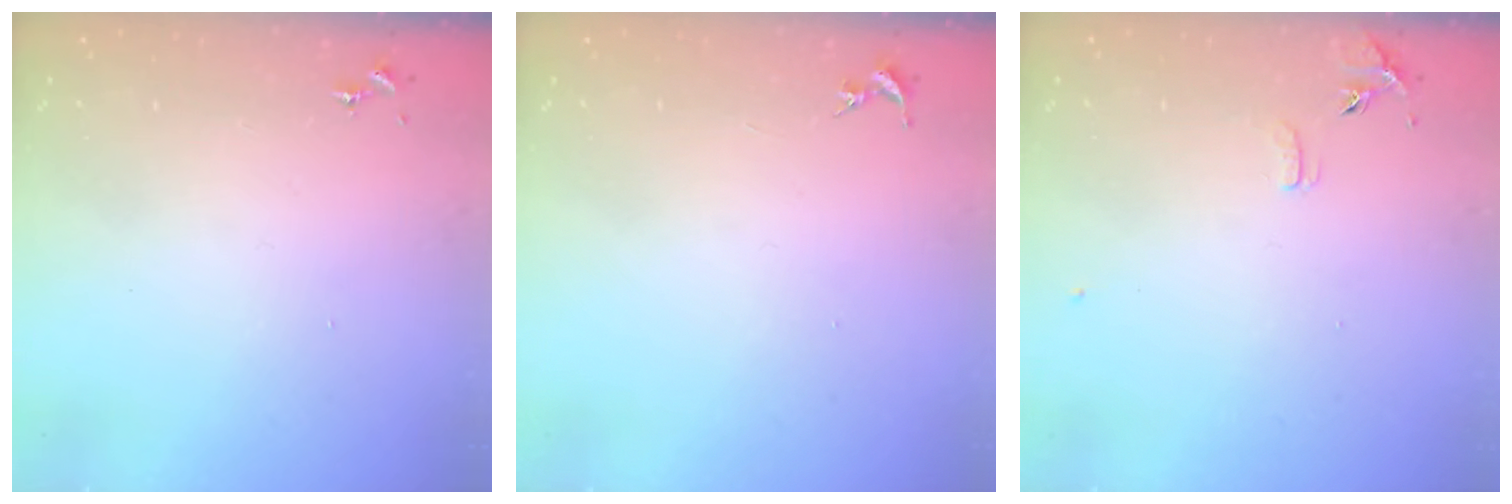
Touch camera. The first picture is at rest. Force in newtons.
{"total": 0.0}
{"total": 6.9, "press": 6.9, "slide": 0.6}